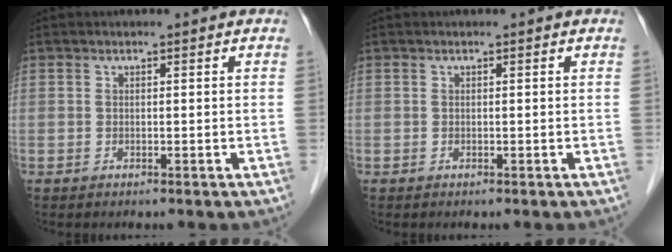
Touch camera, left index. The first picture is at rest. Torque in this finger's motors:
{"motor_torque": [-0.01, 0.01, 0.02, 0.00]}